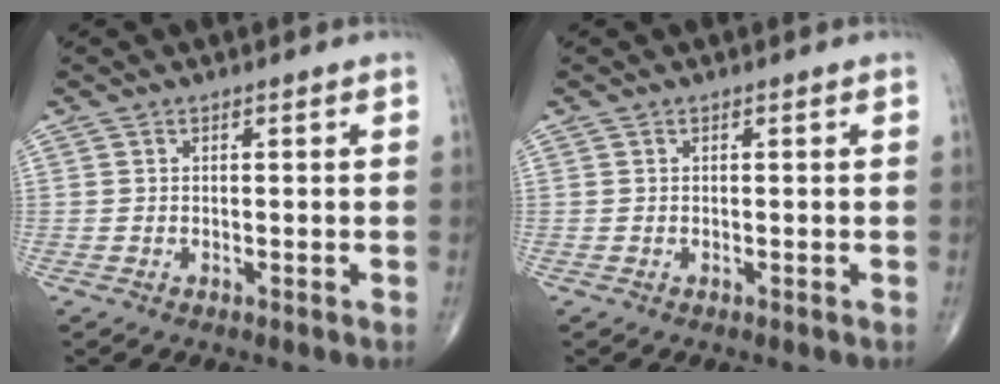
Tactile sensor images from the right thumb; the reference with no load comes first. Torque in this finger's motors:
{"motor_torque": [0.04, 0.06, 0.00, 0.00, 0.00]}